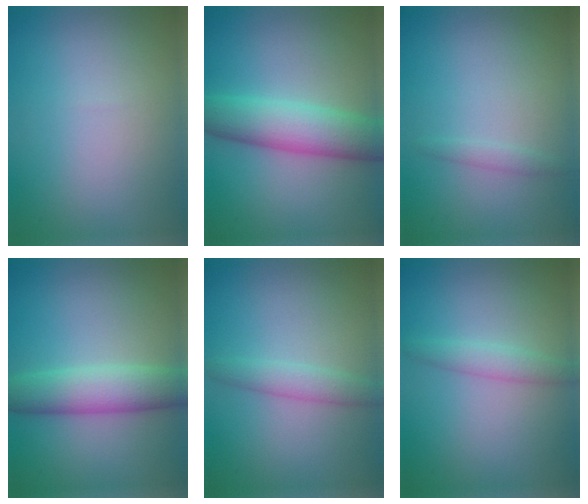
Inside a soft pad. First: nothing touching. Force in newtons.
{"total": 6.1, "press": 6.1, "slide": 0.2}
{"total": 0.9, "press": 0.9, "slide": 0.0}
{"total": 5.2, "press": 5.2, "slide": 0.1}
{"total": 2.0, "press": 2.0, "slide": 0.1}
{"total": 1.9, "press": 1.9, "slide": 0.1}